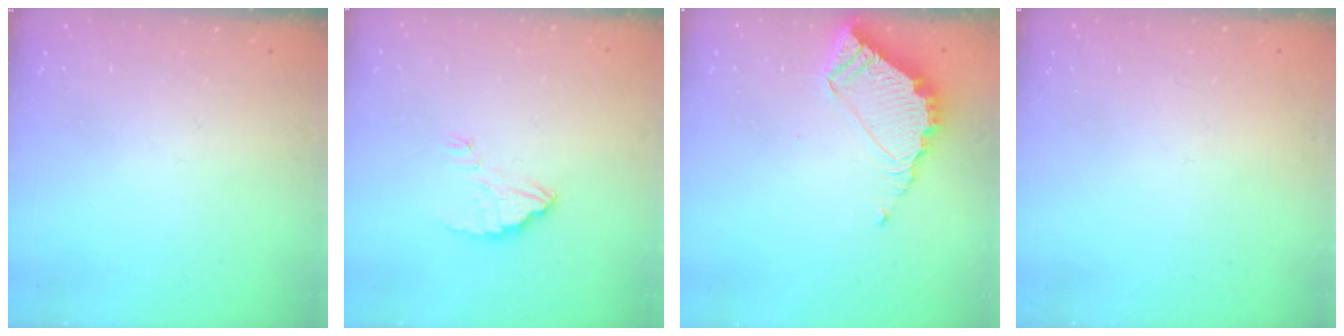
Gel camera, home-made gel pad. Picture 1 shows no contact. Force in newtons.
{"total": 2.9, "press": 2.9, "slide": 0.2}
{"total": 7.6, "press": 7.6, "slide": 0.5}
{"total": 2.3, "press": 2.3, "slide": 0.1}